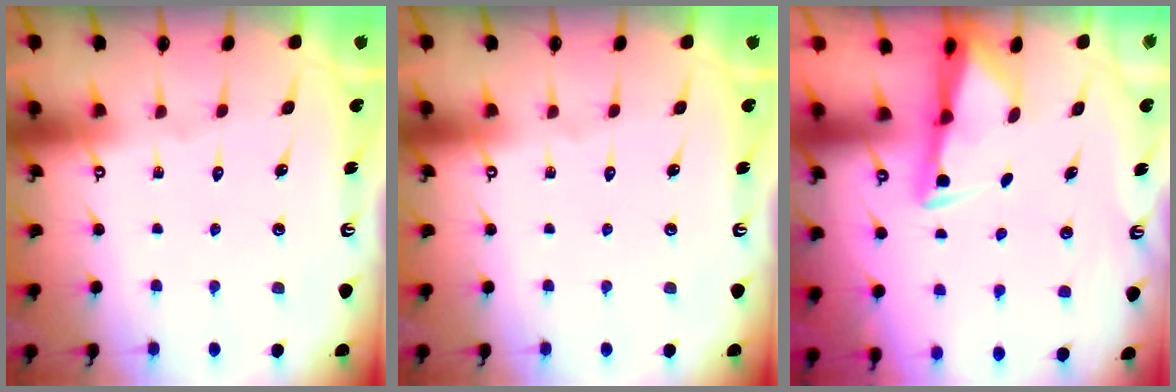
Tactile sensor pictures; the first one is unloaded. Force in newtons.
{"total": 0.0}
{"total": 3.0, "press": 3.0, "slide": 0.5}